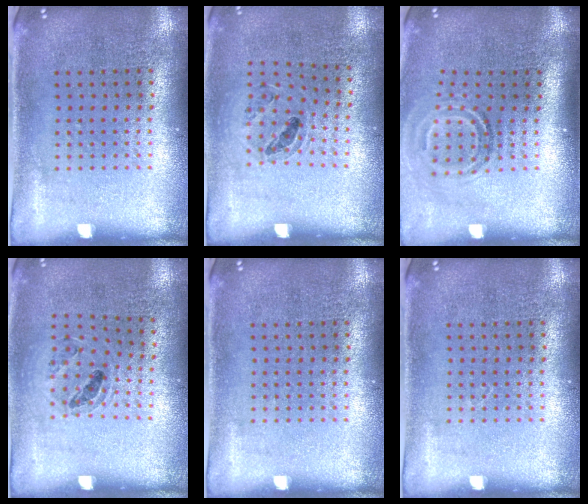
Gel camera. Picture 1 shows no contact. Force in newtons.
{"total": 0.9, "press": 0.9, "slide": 0.3}
{"total": 1.9, "press": 1.2, "slide": 1.5}
{"total": 0.9, "press": 0.9, "slide": 0.2}
{"total": 0.0}
{"total": 0.0}